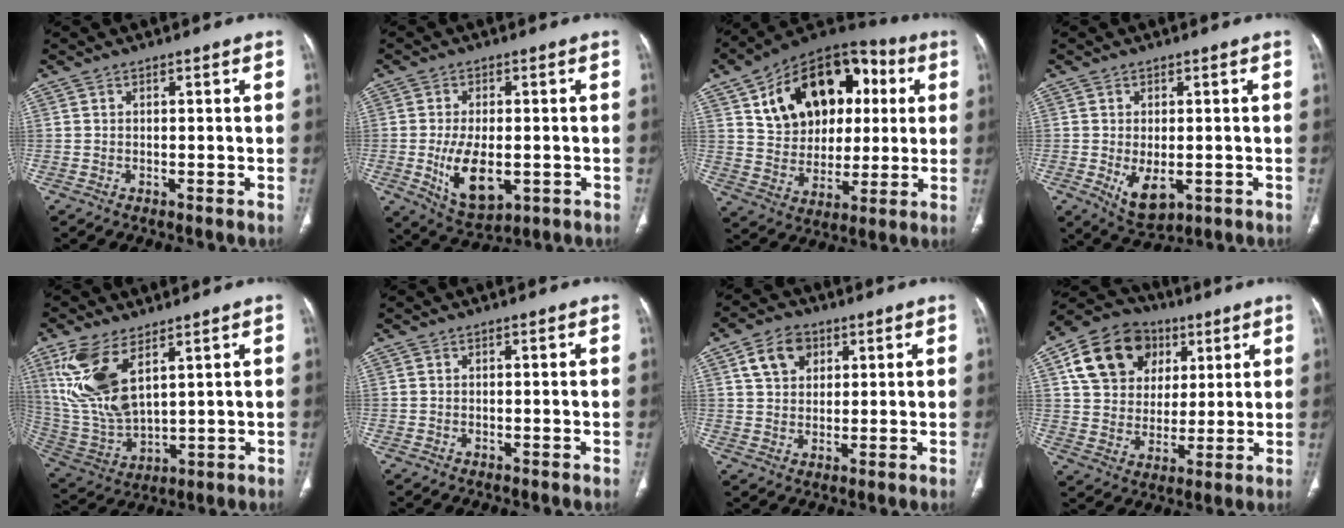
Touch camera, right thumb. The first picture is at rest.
{"total": 10.3, "force": [-2.1, 5.5, 8.4], "torque": [-0.137, -0.008, -0.021]}
{"total": 23.2, "force": [6.6, 16.1, 15.4], "torque": [-0.198, 0.014, 0.106]}
{"total": 6.7, "force": [-1.6, 3.8, 5.3], "torque": [-0.079, -0.009, -0.012]}
{"total": 14.4, "force": [6.8, 6.4, 10.9], "torque": [-0.236, -0.026, 0.154]}
{"total": 0.0}
{"total": 7.4, "force": [3.2, 5.5, 3.8], "torque": [-0.038, -0.006, 0.055]}
{"total": 17.1, "force": [6.8, 13.5, 8.1], "torque": [-0.116, 0.004, 0.118]}